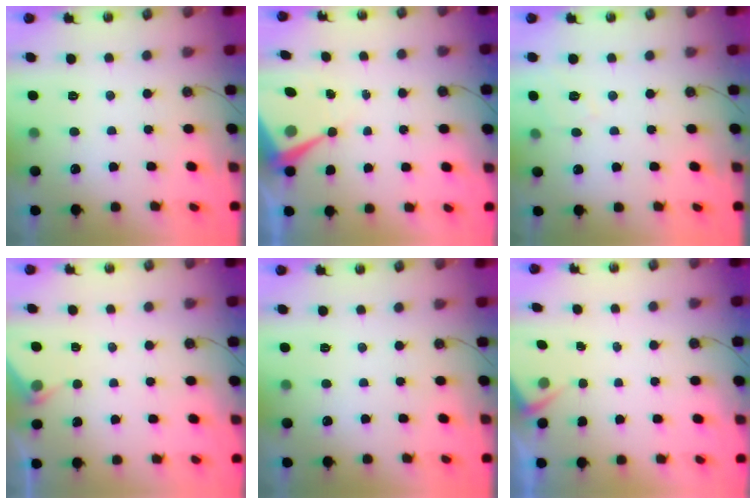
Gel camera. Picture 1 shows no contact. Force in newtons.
{"total": 8.8, "press": 8.8, "slide": 0.6}
{"total": 4.7, "press": 4.7, "slide": 0.6}
{"total": 3.6, "press": 3.5, "slide": 0.6}
{"total": 0.0}
{"total": 2.4, "press": 2.4, "slide": 0.4}